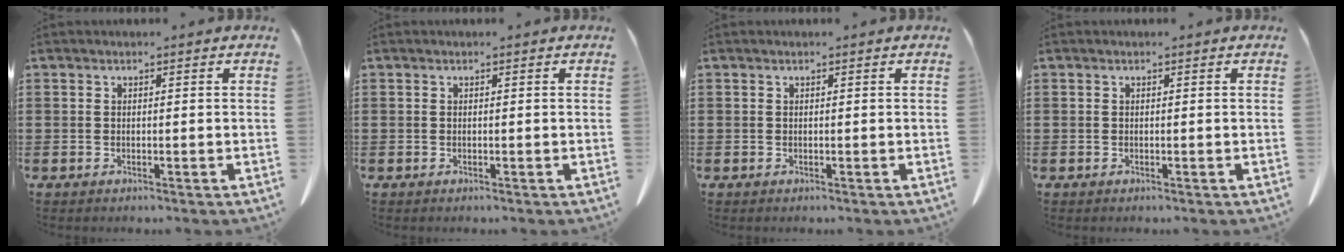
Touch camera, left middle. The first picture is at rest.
{"total": 0.0}
{"total": 0.0}
{"total": 0.0}